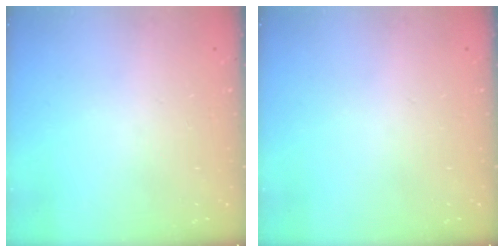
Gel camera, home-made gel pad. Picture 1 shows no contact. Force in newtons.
{"total": 0.0}